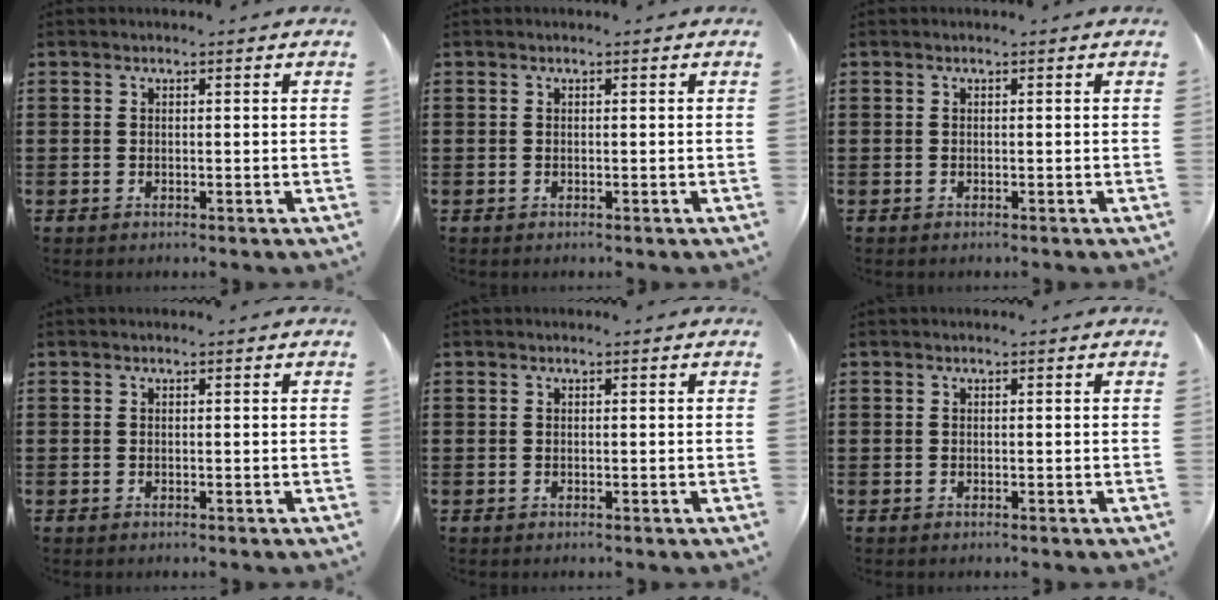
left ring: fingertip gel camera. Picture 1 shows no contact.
{"total": 0.0}
{"total": 0.0}
{"total": 0.0}
{"total": 0.0}
{"total": 0.0}